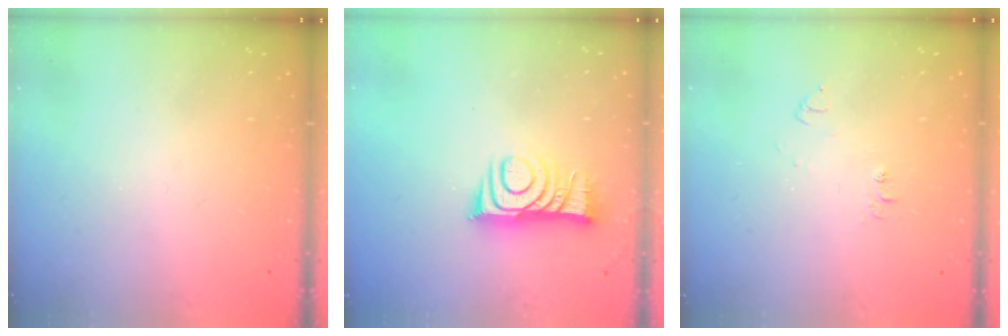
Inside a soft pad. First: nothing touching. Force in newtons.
{"total": 10.2, "press": 10.2, "slide": 0.4}
{"total": 5.1, "press": 5.0, "slide": 0.6}